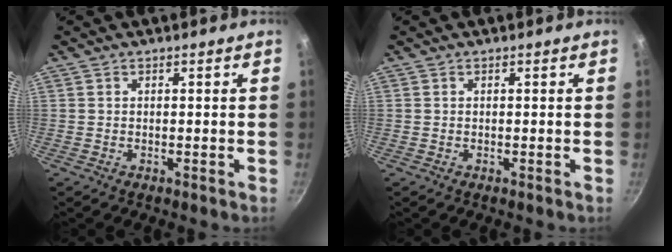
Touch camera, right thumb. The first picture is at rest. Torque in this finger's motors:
{"motor_torque": [0.01, 0.00, -0.01, 0.01, 0.03]}